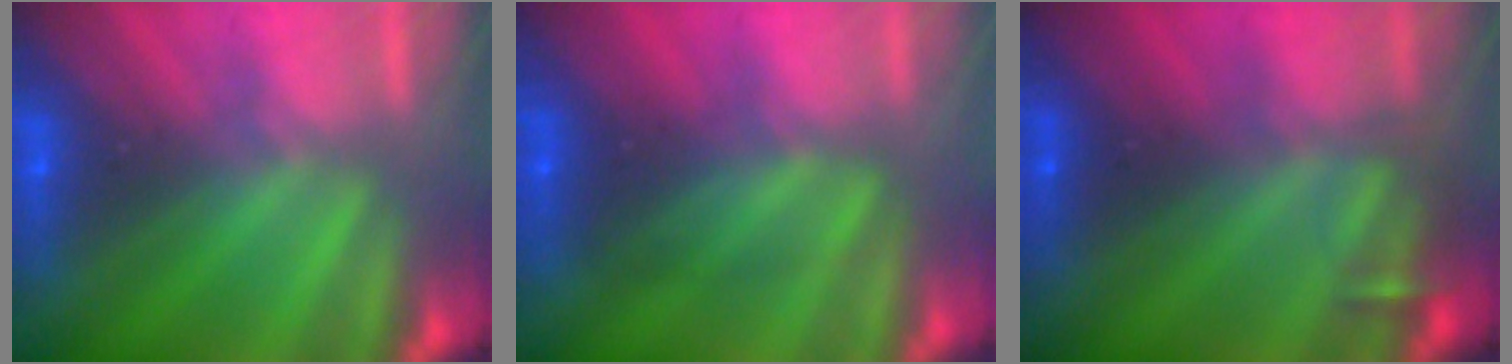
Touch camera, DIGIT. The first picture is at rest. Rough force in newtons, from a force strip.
{"total": 2.4}
{"total": 3.1}